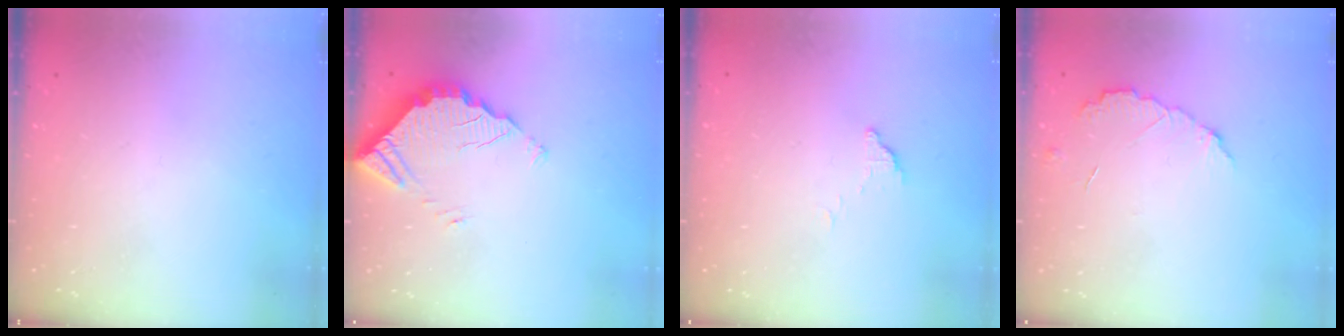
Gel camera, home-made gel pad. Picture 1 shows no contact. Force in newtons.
{"total": 3.2, "press": 3.2, "slide": 0.2}
{"total": 3.6, "press": 3.6, "slide": 0.1}
{"total": 5.4, "press": 5.4, "slide": 0.5}